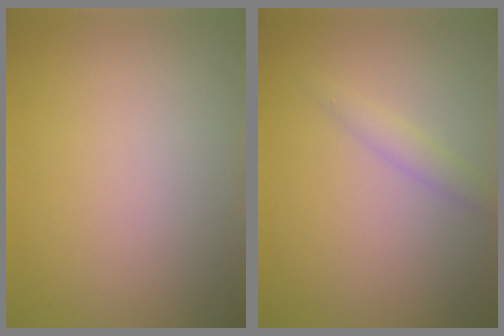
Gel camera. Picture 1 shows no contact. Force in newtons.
{"total": 1.4, "press": 1.4, "slide": 0.1}